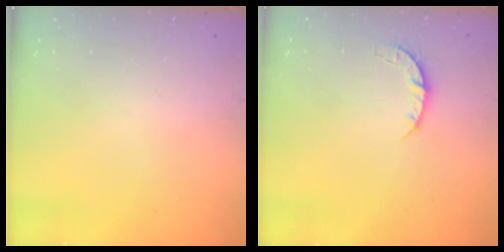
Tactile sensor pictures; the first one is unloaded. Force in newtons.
{"total": 3.5, "press": 3.5, "slide": 0.5}